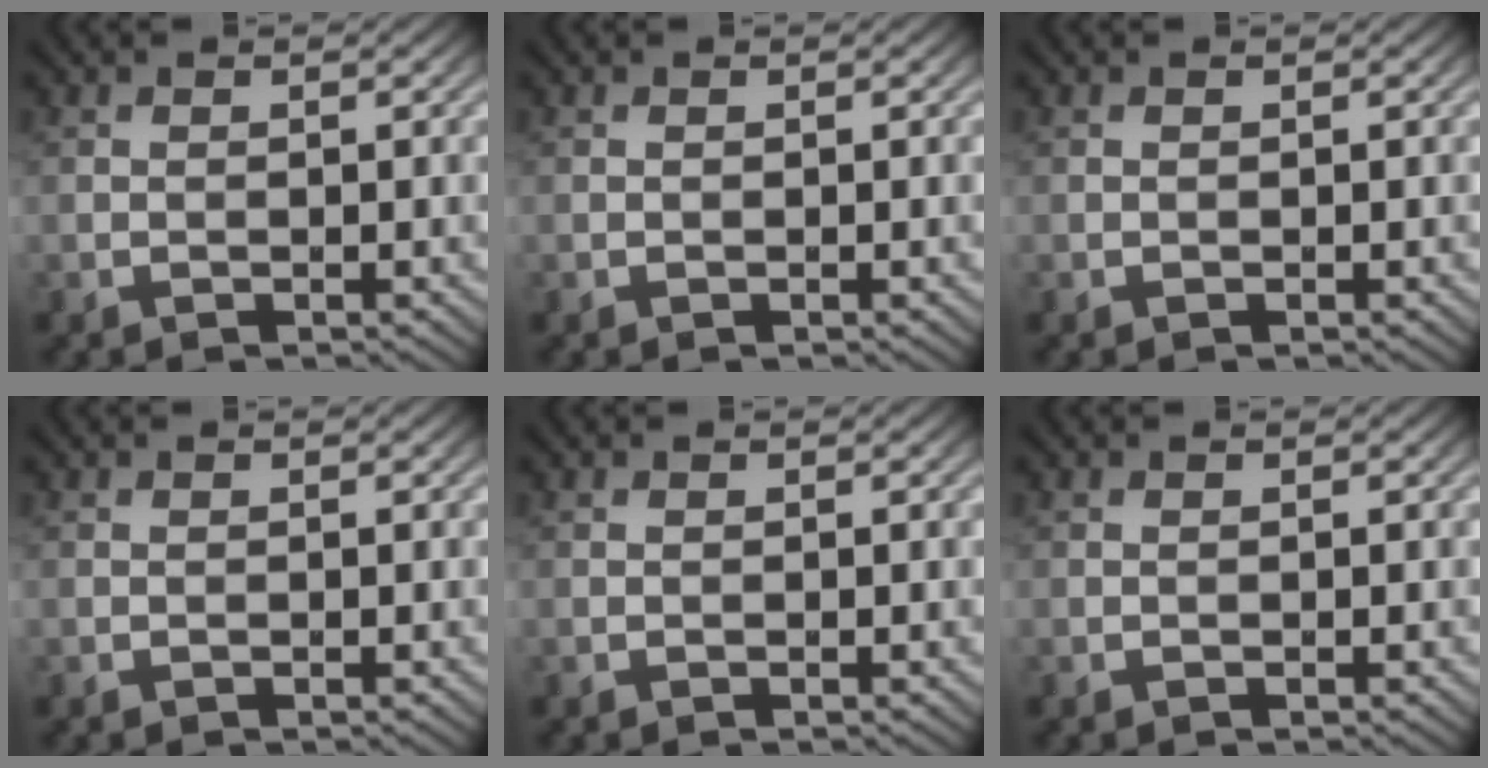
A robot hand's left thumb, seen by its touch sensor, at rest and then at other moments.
{"total": 0.0}
{"total": 0.0}
{"total": 0.0}
{"total": 0.0}
{"total": 0.0}